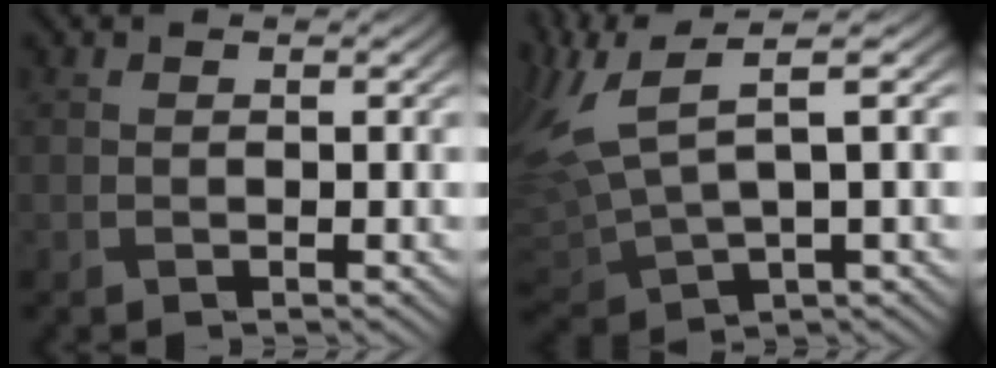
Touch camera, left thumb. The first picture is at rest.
{"total": 10.0, "force": [3.3, 3.8, 8.6], "torque": [-0.217, 0.009, 0.066]}